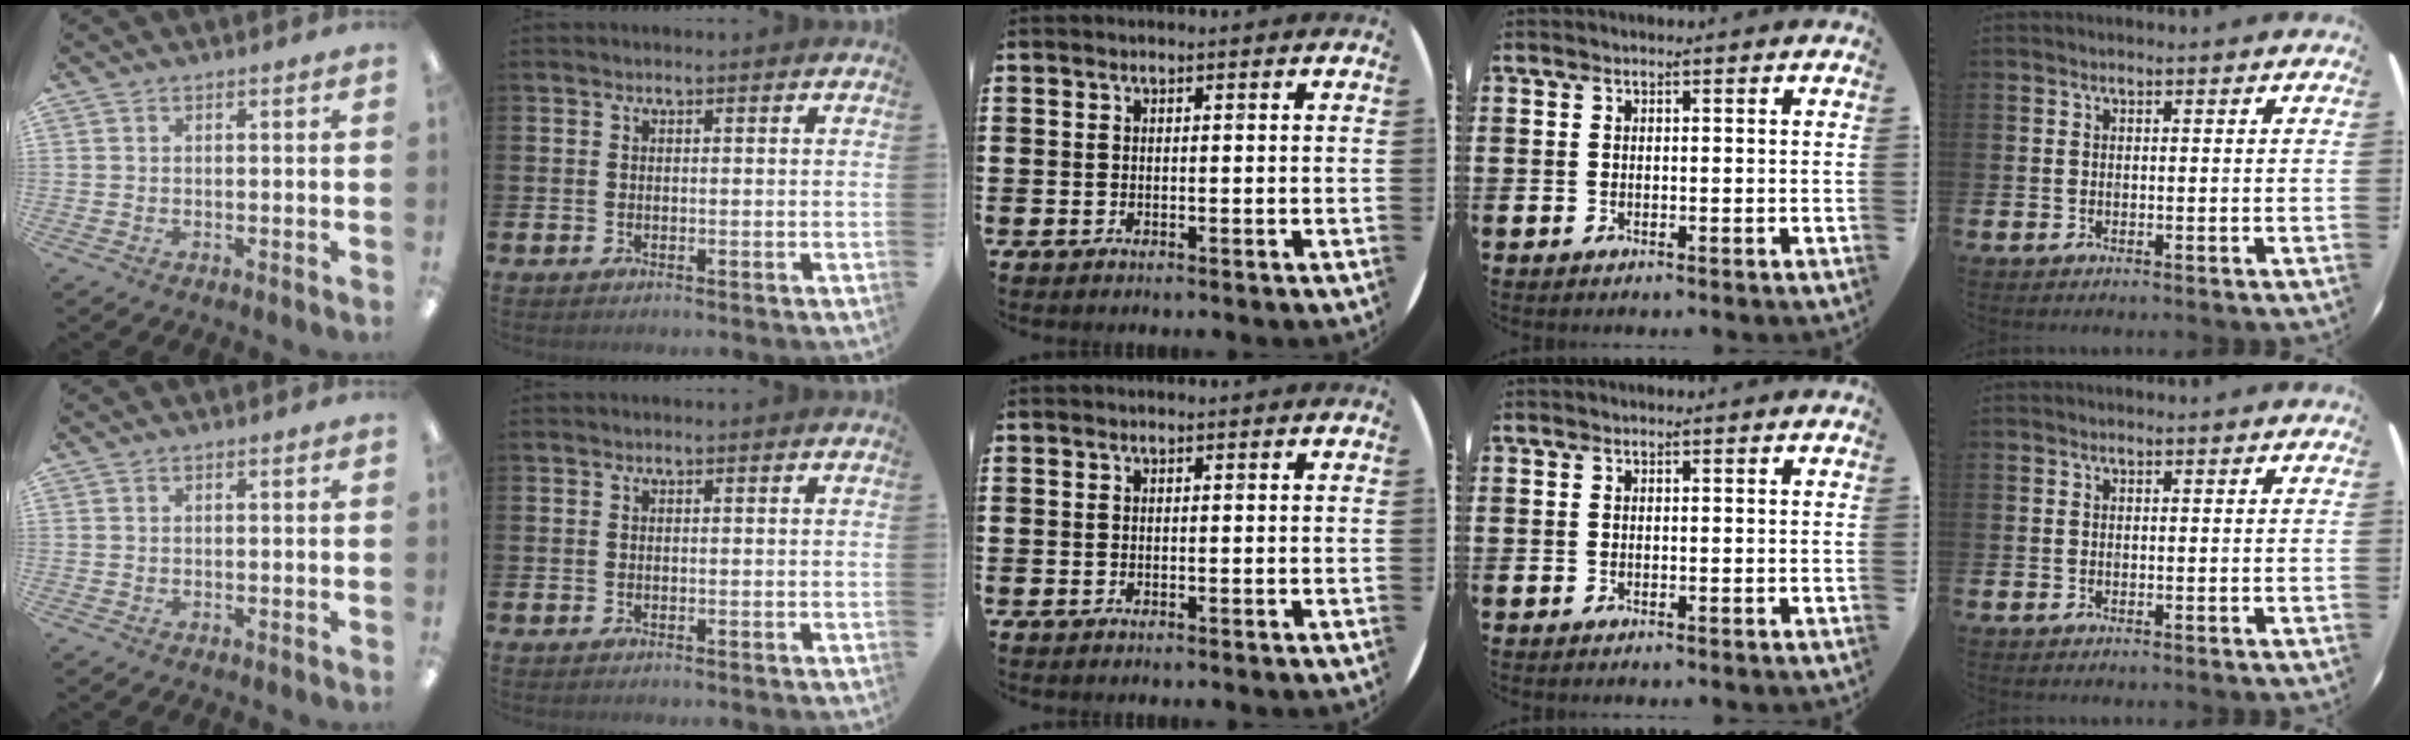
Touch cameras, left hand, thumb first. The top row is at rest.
{}